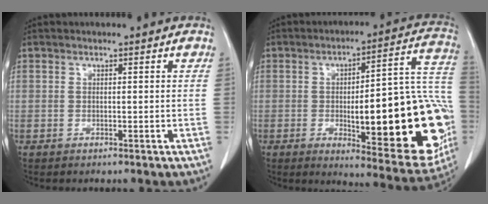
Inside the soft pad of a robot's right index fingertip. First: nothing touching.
{"total": 26.9, "force": [-4.9, 6.6, 25.6], "torque": [-0.259, 0.019, -0.049]}